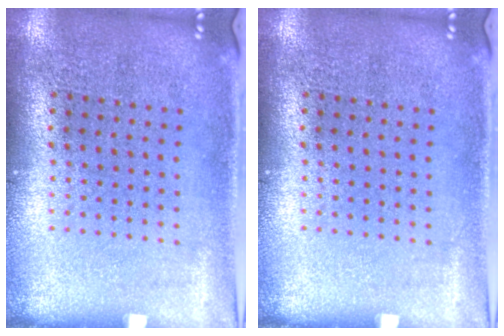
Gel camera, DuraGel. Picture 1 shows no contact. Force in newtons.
{"total": 0.0}